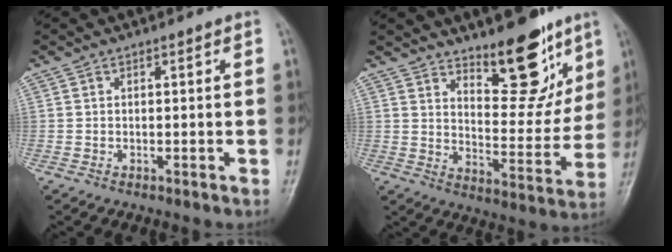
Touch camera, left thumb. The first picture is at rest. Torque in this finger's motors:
{"motor_torque": [1.44, 1.45, 0.05, -0.40, 0.09]}